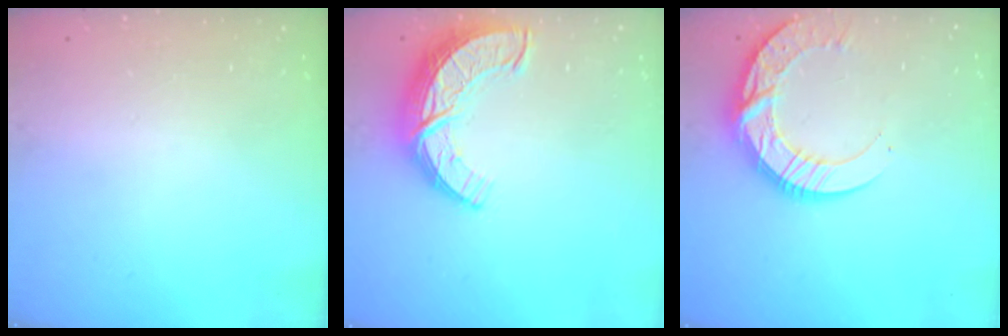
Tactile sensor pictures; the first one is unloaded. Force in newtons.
{"total": 11.9, "press": 11.9, "slide": 0.8}
{"total": 14.6, "press": 14.6, "slide": 1.2}